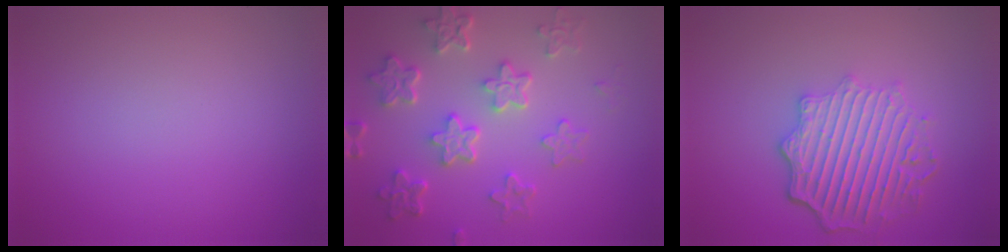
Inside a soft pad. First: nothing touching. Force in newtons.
{"total": 5.9, "press": 4.4, "slide": 3.8}
{"total": 5.9, "press": 4.6, "slide": 3.7}